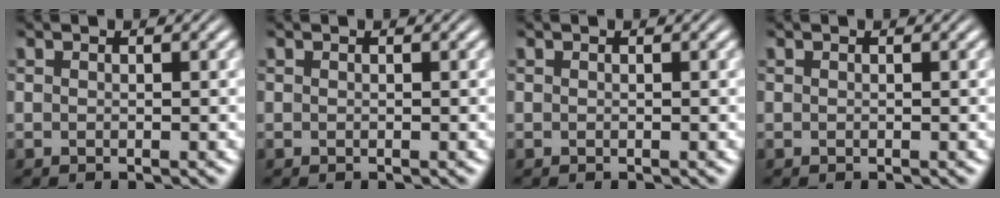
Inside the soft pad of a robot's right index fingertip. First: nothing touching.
{"total": 0.0}
{"total": 0.0}
{"total": 0.0}